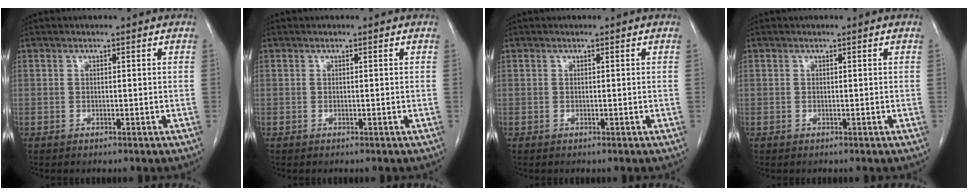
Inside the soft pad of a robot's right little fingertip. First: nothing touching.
{"total": 0.0}
{"total": 0.0}
{"total": 0.0}